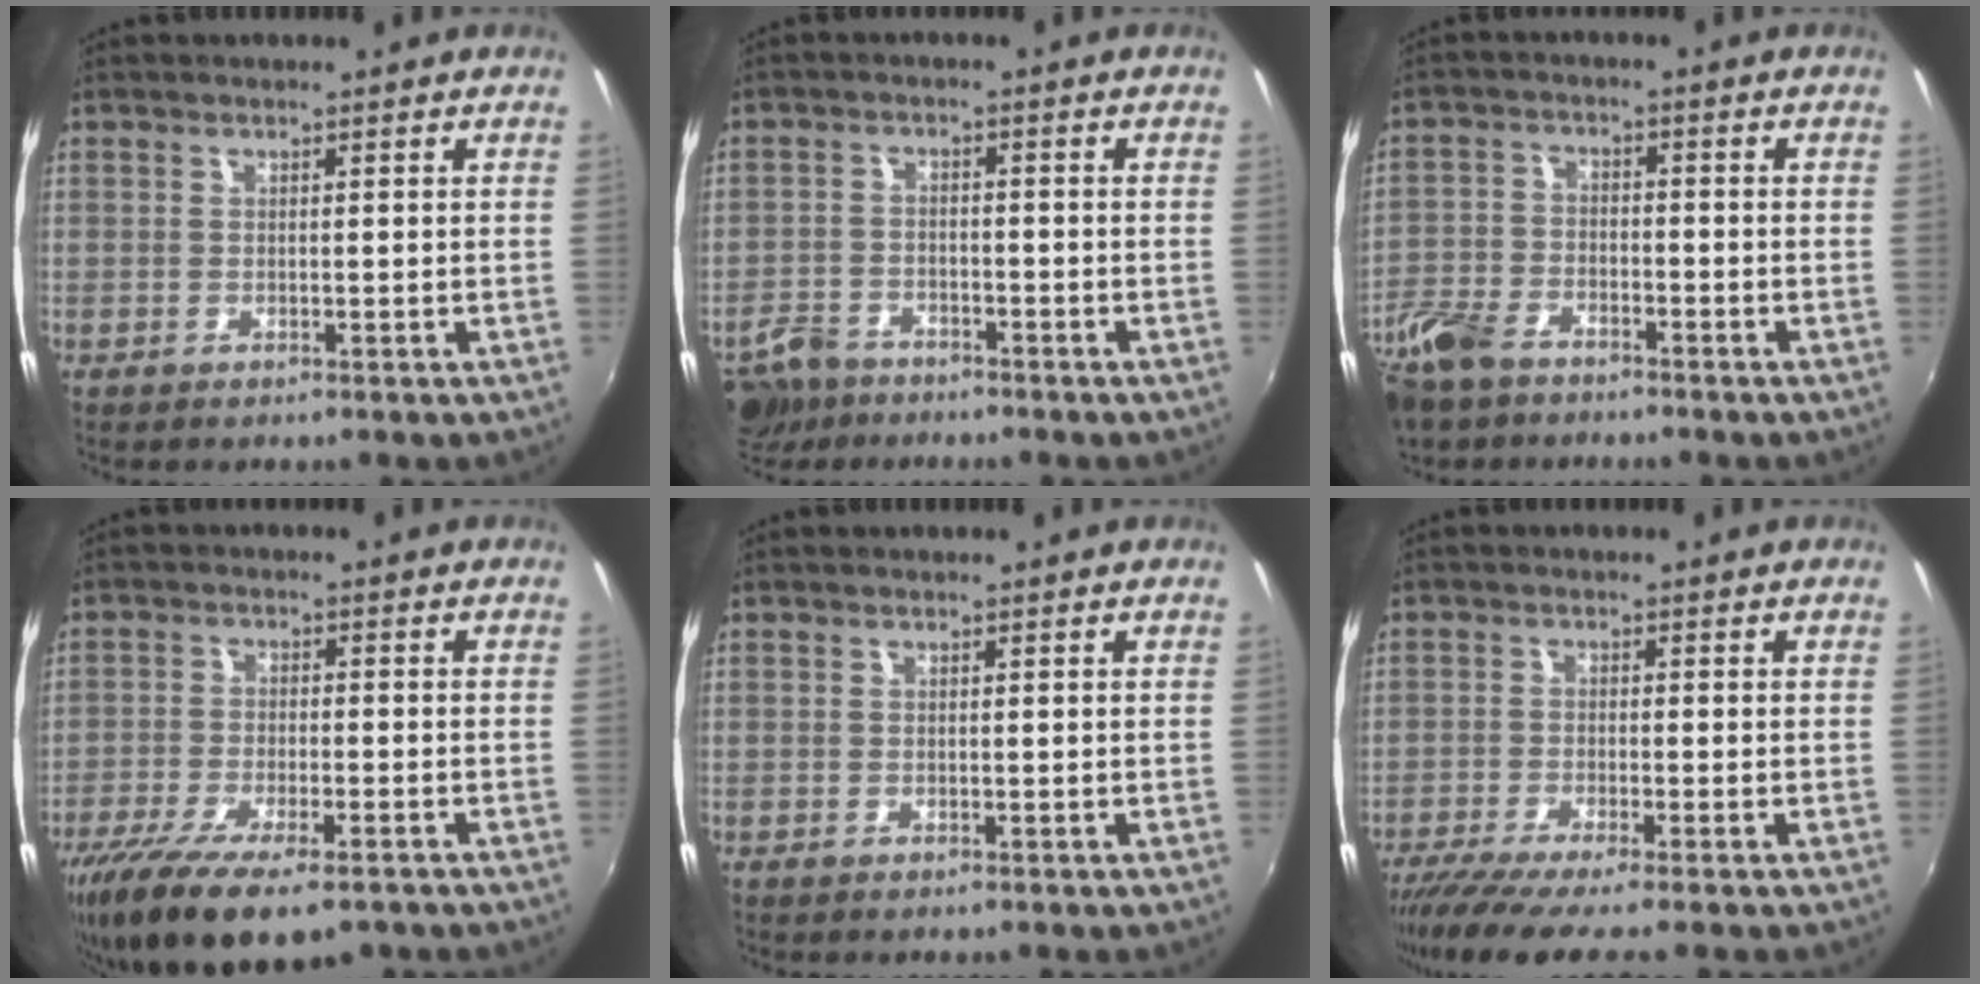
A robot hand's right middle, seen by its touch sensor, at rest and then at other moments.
{"total": 7.2, "force": [-5.5, 3.8, 2.5], "torque": [-0.076, 0.002, -0.097]}
{"total": 9.1, "force": [-6.6, 4.5, 4.2], "torque": [-0.111, -0.005, -0.135]}
{"total": 15.9, "force": [-11.2, 5.2, 10.1], "torque": [-0.210, -0.055, -0.185]}
{"total": 0.0}
{"total": 7.2, "force": [-5.9, -0.4, 4.1], "torque": [-0.098, -0.034, -0.104]}